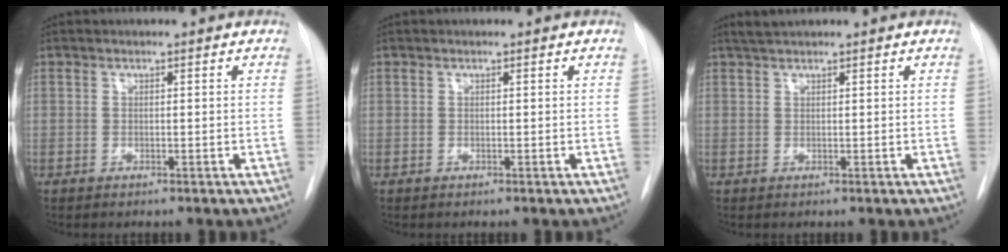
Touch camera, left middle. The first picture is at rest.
{"total": 0.0}
{"total": 1.6, "force": [1.4, -0.2, 0.7], "torque": [-0.018, 0.010, 0.030]}